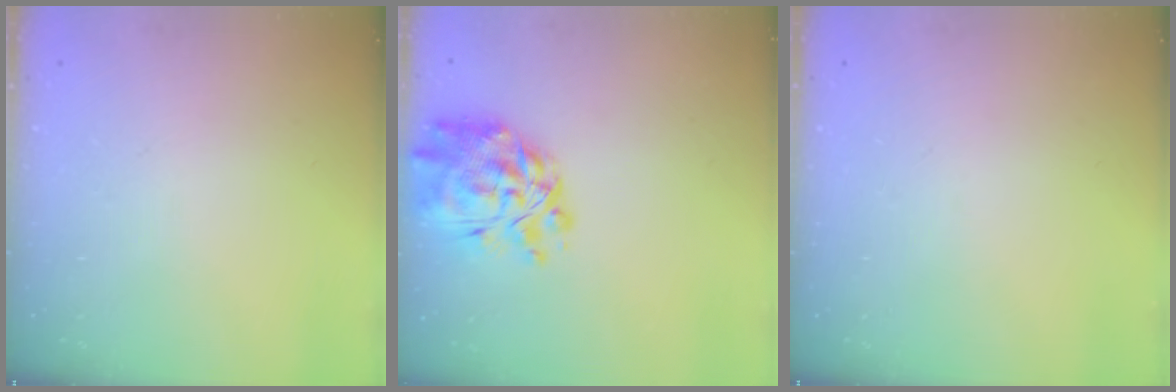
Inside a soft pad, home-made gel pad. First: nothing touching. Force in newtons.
{"total": 12.8, "press": 12.1, "slide": 4.2}
{"total": 0.0}